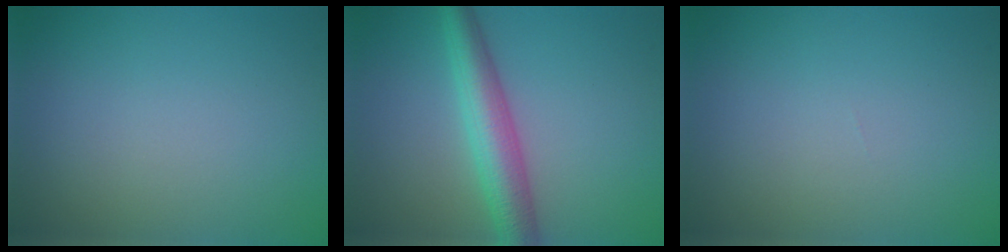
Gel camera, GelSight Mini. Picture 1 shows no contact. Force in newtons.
{"total": 4.8, "press": 4.8, "slide": 0.1}
{"total": 0.0}